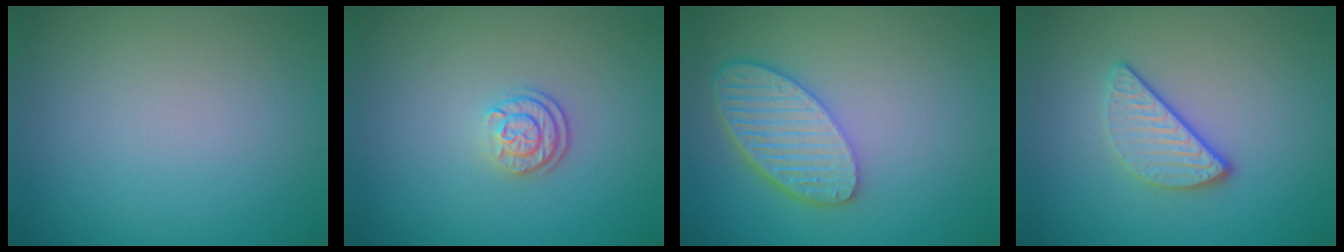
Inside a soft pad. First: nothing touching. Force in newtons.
{"total": 2.2, "press": 1.8, "slide": 1.3}
{"total": 5.6, "press": 4.5, "slide": 3.3}
{"total": 2.9, "press": 2.4, "slide": 1.6}